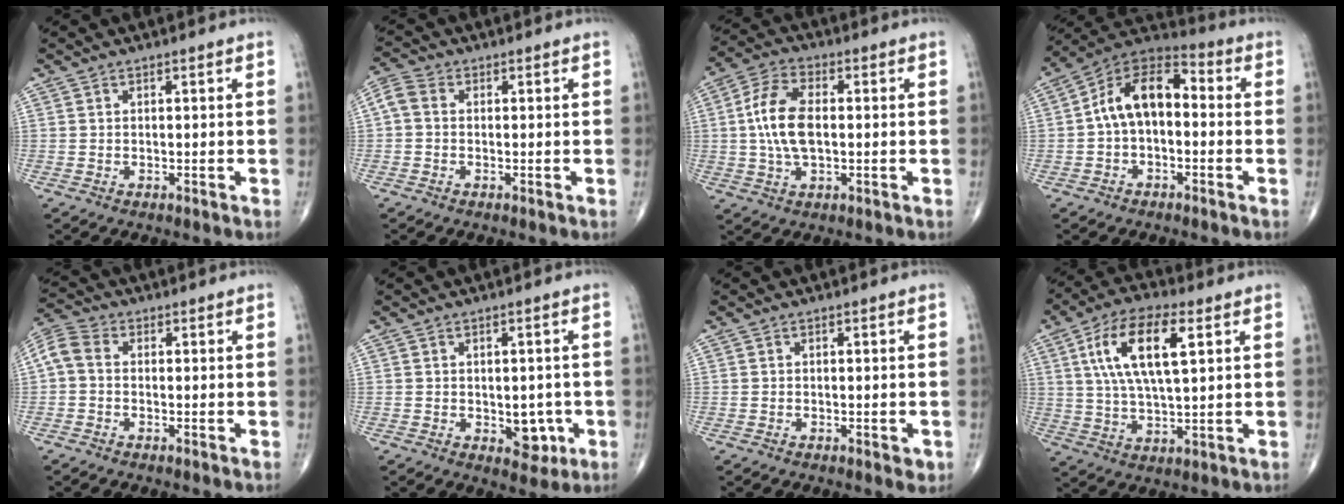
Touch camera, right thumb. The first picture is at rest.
{"total": 3.8, "force": [0.1, 2.7, 2.6], "torque": [-0.059, 0.013, -0.010]}
{"total": 10.4, "force": [0.3, 5.4, 8.9], "torque": [-0.181, 0.012, 0.002]}
{"total": 12.2, "force": [-0.1, 7.3, 9.8], "torque": [-0.147, 0.045, -0.019]}
{"total": 5.4, "force": [-0.1, 3.8, 3.8], "torque": [-0.084, 0.018, -0.014]}
{"total": 5.5, "force": [-1.2, 3.6, 3.9], "torque": [-0.017, 0.000, -0.008]}
{"total": 1.4, "force": [-0.5, 0.6, 1.1], "torque": [-0.011, -0.001, -0.006]}
{"total": 14.4, "force": [4.6, 5.5, 12.6], "torque": [-0.237, 0.004, 0.082]}